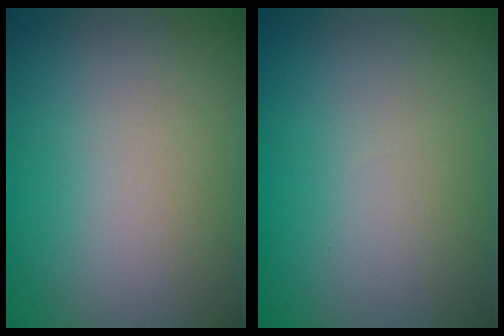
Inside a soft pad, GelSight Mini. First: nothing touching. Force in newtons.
{"total": 0.0}